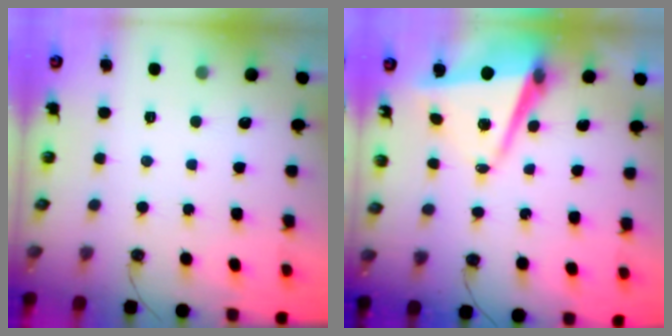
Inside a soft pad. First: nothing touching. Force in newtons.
{"total": 8.8, "press": 8.6, "slide": 1.5}